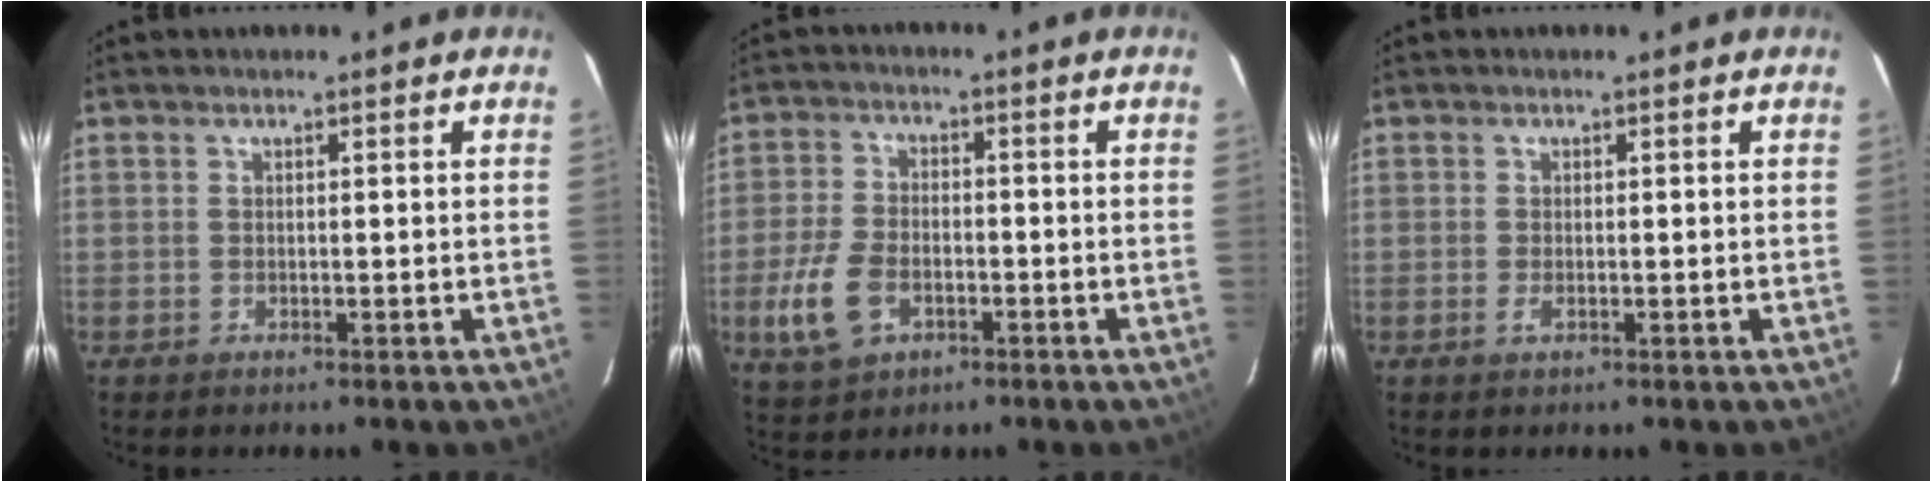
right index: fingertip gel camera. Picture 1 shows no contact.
{"total": 8.5, "force": [-3.8, 5.5, 5.3], "torque": [-0.135, -0.003, -0.067]}
{"total": 1.3, "force": [-0.5, 0.4, 1.1], "torque": [-0.024, -0.002, -0.008]}